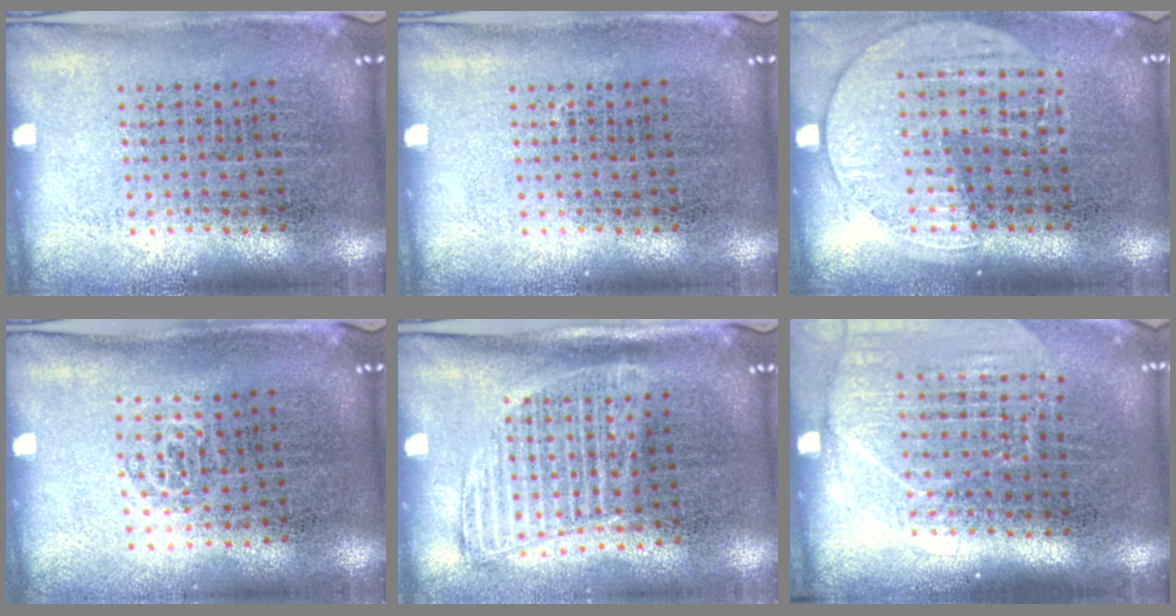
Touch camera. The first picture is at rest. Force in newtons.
{"total": 0.0}
{"total": 1.4, "press": 1.3, "slide": 0.5}
{"total": 0.6, "press": 0.4, "slide": 0.5}
{"total": 1.4, "press": 1.2, "slide": 0.6}
{"total": 1.7, "press": 1.5, "slide": 0.8}